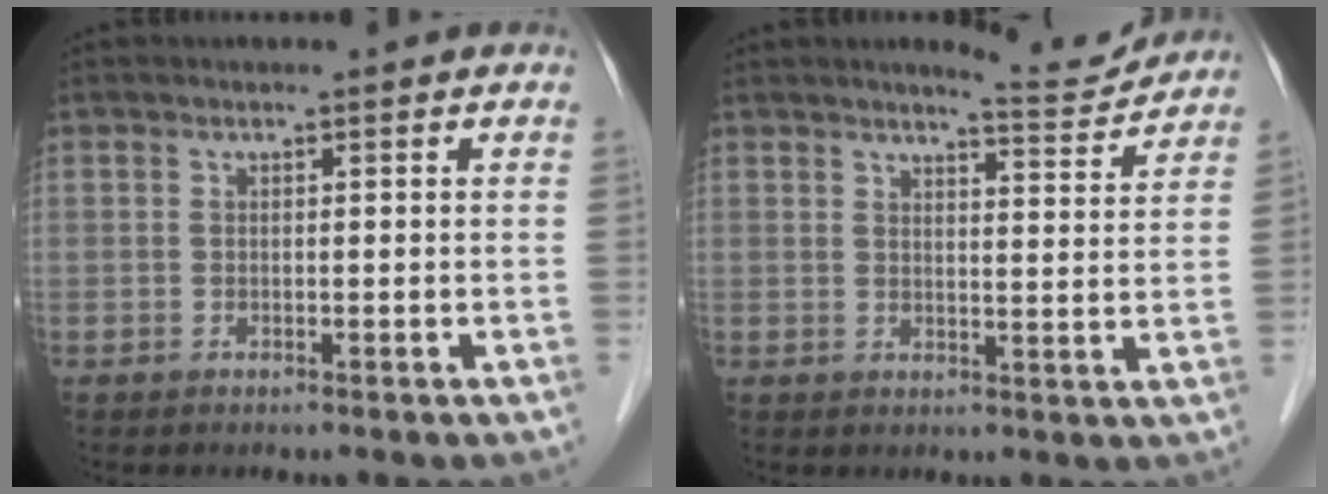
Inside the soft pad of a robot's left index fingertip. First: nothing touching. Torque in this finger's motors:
{"motor_torque": [0.56, -0.62, 0.15, 0.01]}